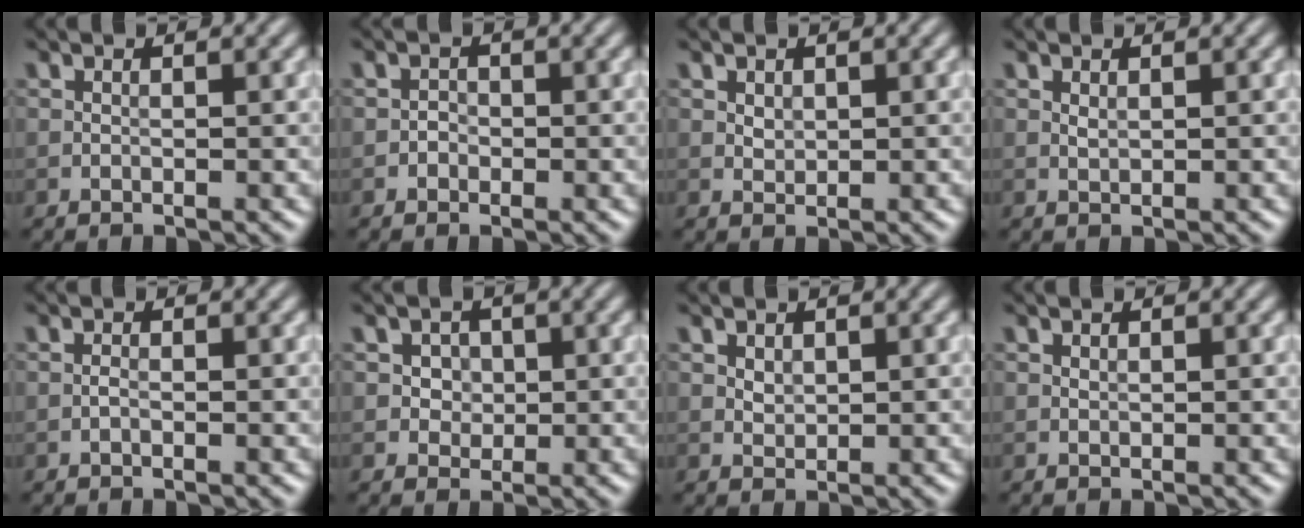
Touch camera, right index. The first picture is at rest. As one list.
[{"total": 0.9, "force": [-0.4, 0.7, 0.2], "torque": [0.002, 0.001, -0.008]}, {"total": 0.9, "force": [0.4, 0.7, 0.4], "torque": [-0.009, -0.002, 0.011]}, {"total": 0.5, "force": [0.3, 0.2, 0.4], "torque": [-0.011, -0.001, 0.006]}, {"total": 0.5, "force": [-0.3, 0.2, 0.4], "torque": [-0.010, 0.000, -0.007]}, {"total": 2.2, "force": [0.6, 1.9, 0.9], "torque": [-0.006, 0.001, 0.011]}, {"total": 0.9, "force": [0.5, 0.7, 0.5], "torque": [-0.010, -0.003, 0.012]}, {"total": 0.0}]